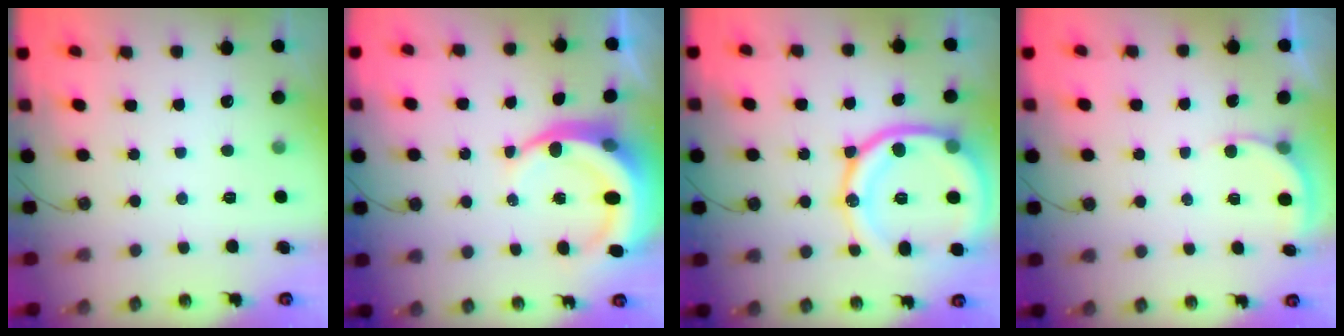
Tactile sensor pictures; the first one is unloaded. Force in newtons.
{"total": 10.4, "press": 10.3, "slide": 1.3}
{"total": 21.9, "press": 21.8, "slide": 2.5}
{"total": 2.1, "press": 2.1, "slide": 0.2}